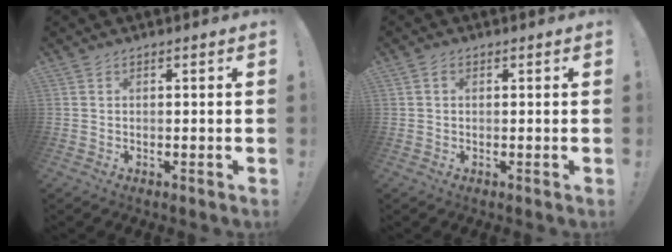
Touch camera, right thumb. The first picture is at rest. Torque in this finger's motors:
{"motor_torque": [-0.30, 0.13, -0.03, -0.04, -0.01]}